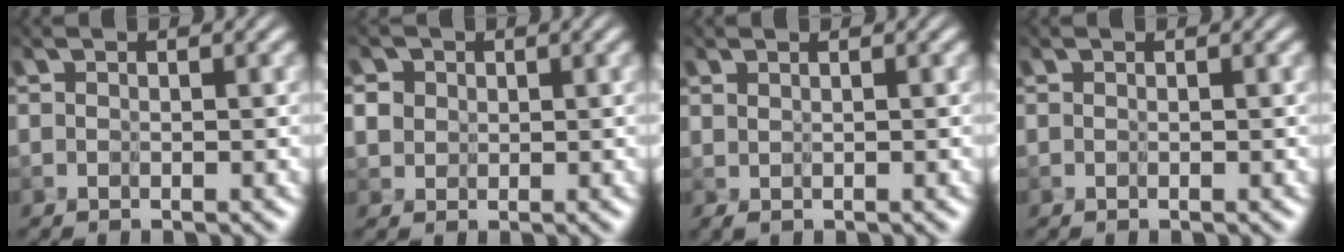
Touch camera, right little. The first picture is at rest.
{"total": 3.2, "force": [1.0, 3.0, 0.9], "torque": [-0.019, 0.024, -0.003]}
{"total": 1.3, "force": [0.7, 0.5, 1.0], "torque": [-0.026, 0.001, 0.014]}
{"total": 0.0}